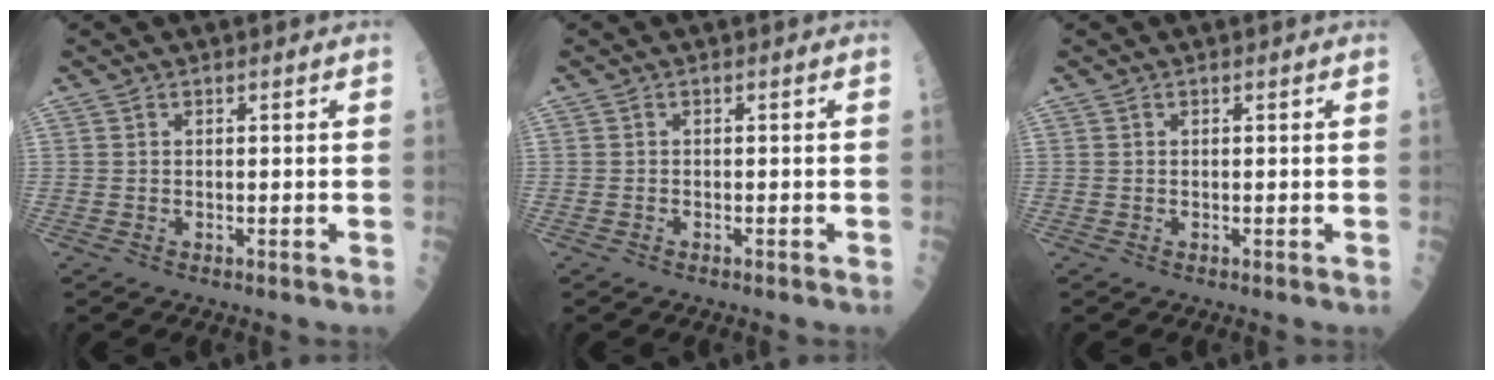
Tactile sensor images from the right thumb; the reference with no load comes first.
{"total": 0.0}
{"total": 0.0}